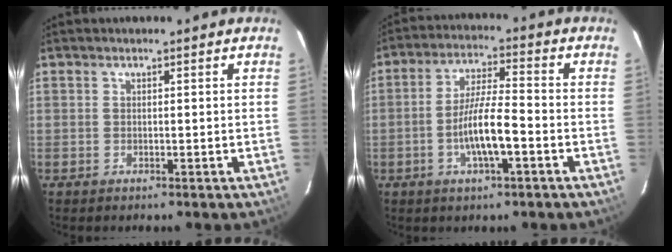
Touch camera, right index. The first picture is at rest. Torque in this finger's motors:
{"motor_torque": [0.55, -0.26, 0.34, 0.14]}